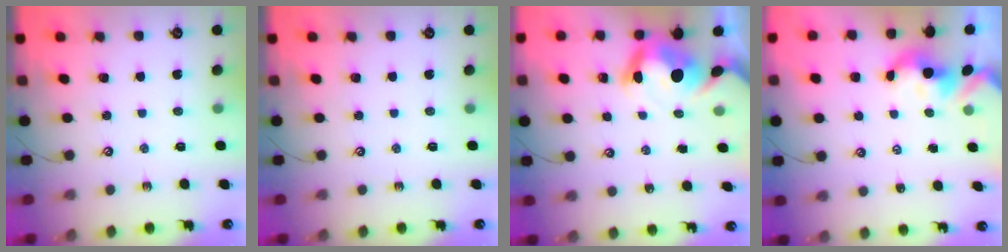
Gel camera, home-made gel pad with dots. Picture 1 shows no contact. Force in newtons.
{"total": 0.0}
{"total": 9.7, "press": 9.6, "slide": 1.1}
{"total": 1.5, "press": 1.5, "slide": 0.2}